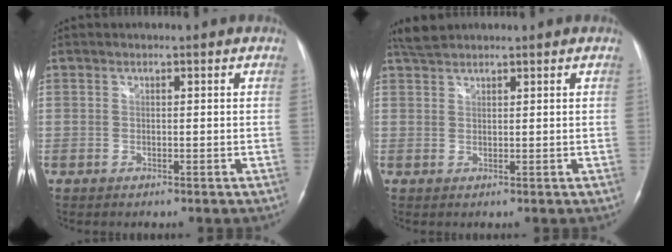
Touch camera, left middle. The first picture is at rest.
{"total": 2.6, "force": [2.5, 0.3, 0.6], "torque": [-0.018, 0.013, 0.050]}